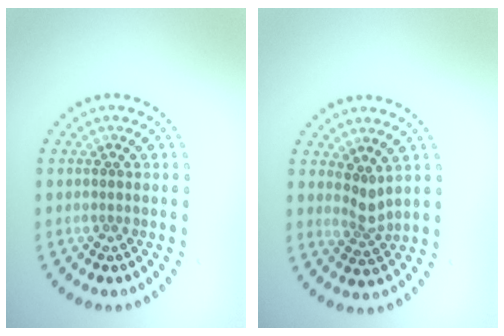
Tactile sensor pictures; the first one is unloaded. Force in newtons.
{"total": 1.9, "press": 1.4, "slide": 1.3}